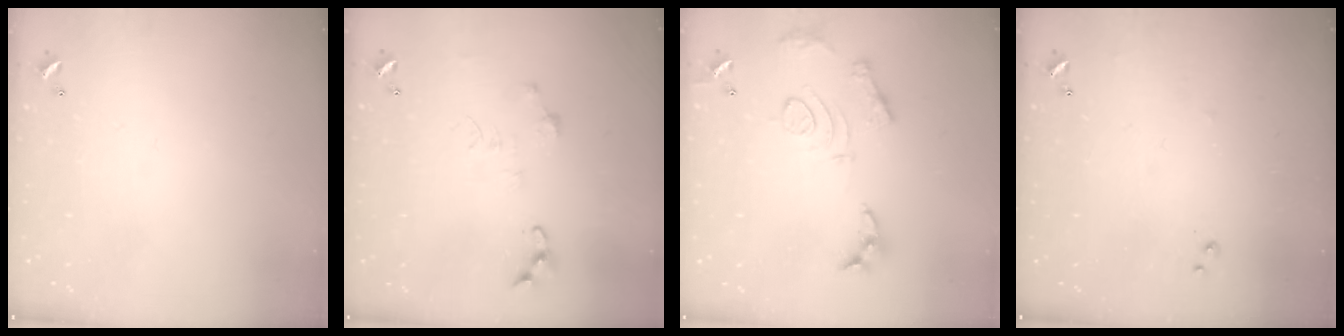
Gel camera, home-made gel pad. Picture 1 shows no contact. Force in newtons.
{"total": 0.7, "press": 0.7, "slide": 0.1}
{"total": 12.5, "press": 12.5, "slide": 0.9}
{"total": 5.2, "press": 5.2, "slide": 0.6}